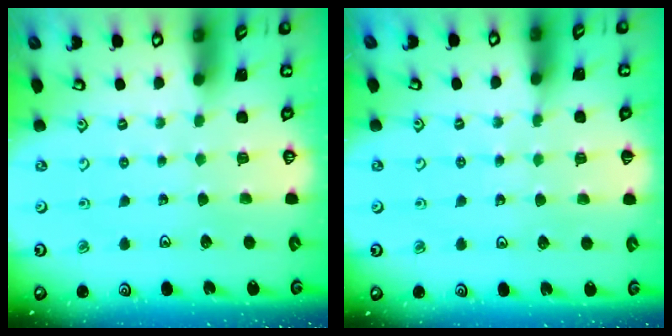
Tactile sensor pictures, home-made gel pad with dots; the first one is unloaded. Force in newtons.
{"total": 3.5, "press": 3.3, "slide": 1.2}